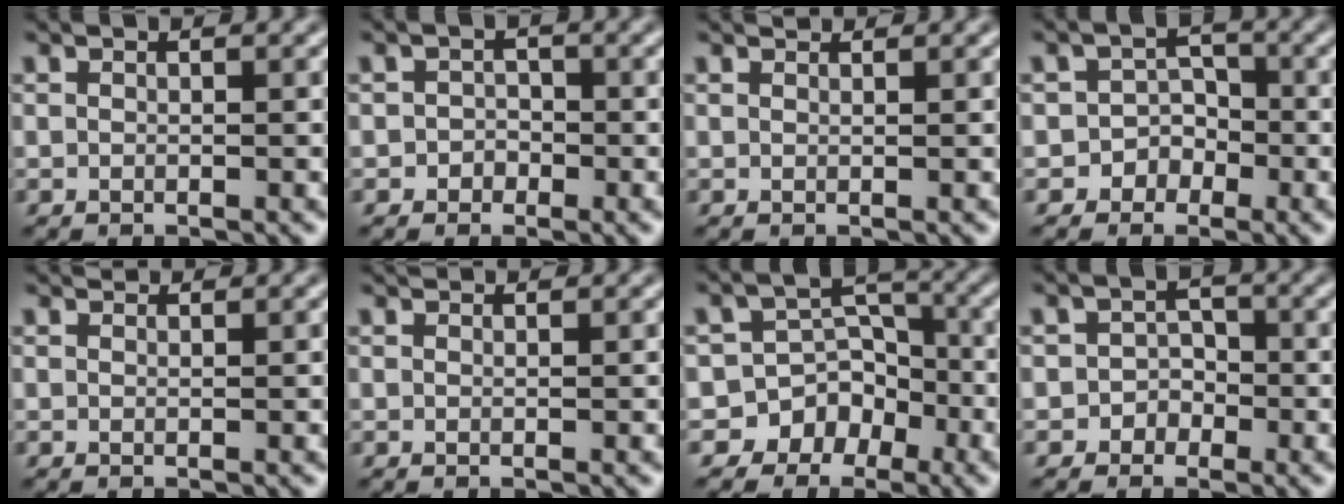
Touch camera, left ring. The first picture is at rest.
{"total": 1.4, "force": [-0.4, 1.3, 0.3], "torque": [0.011, 0.000, -0.013]}
{"total": 0.9, "force": [0.9, 0.1, 0.1], "torque": [-0.007, -0.005, 0.010]}
{"total": 2.8, "force": [-1.4, 2.5, 0.3], "torque": [0.030, 0.017, -0.036]}
{"total": 1.2, "force": [1.2, 0.2, 0.3], "torque": [-0.014, -0.003, 0.013]}
{"total": 1.5, "force": [1.5, 0.2, 0.4], "torque": [-0.017, -0.003, 0.015]}
{"total": 7.6, "force": [-4.7, 5.9, 0.8], "torque": [0.026, 0.003, -0.087]}
{"total": 1.9, "force": [-0.7, 1.7, 0.4], "torque": [0.015, 0.006, -0.020]}